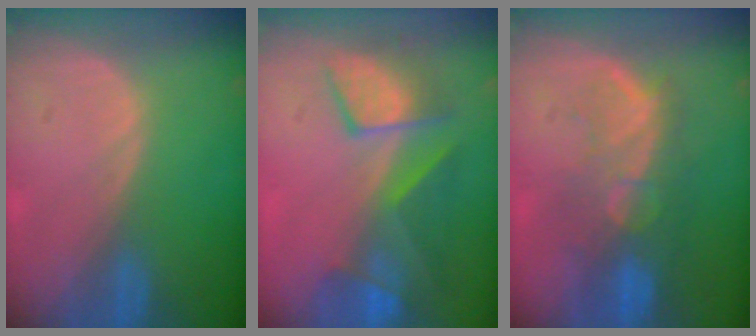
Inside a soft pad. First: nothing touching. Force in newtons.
{"total": 8.8, "press": 8.2, "slide": 3.2}
{"total": 10.0, "press": 8.6, "slide": 5.1}